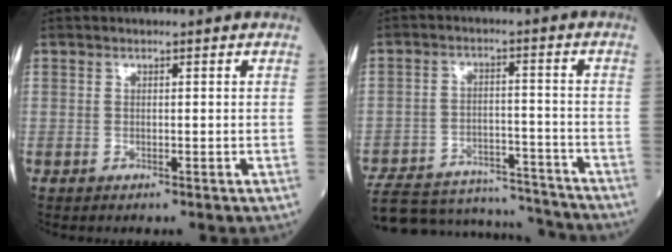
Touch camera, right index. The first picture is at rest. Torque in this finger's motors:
{"motor_torque": [-0.34, -1.16, -0.37, -0.21]}